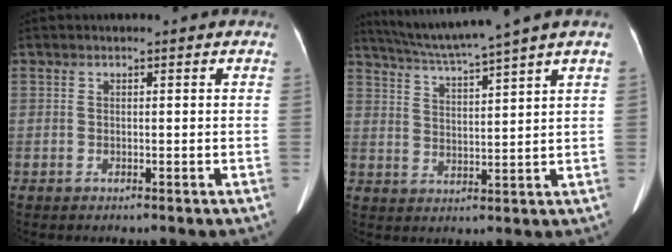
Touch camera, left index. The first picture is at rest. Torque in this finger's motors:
{"motor_torque": [-0.79, -1.35, -0.45, 0.02]}